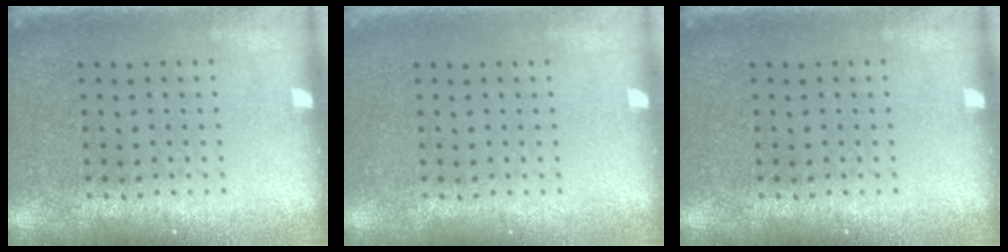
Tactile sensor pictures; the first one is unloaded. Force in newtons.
{"total": 0.0}
{"total": 0.0}